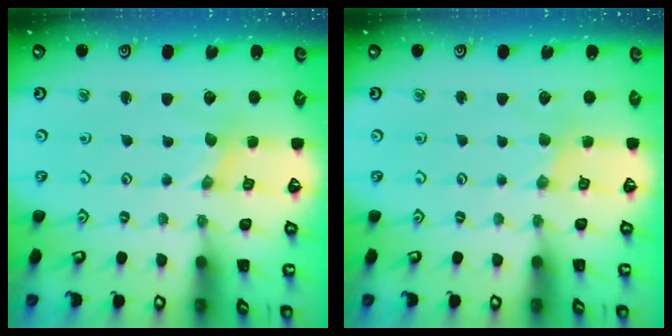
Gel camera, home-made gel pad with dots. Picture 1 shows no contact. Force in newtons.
{"total": 2.3, "press": 2.3, "slide": 0.3}